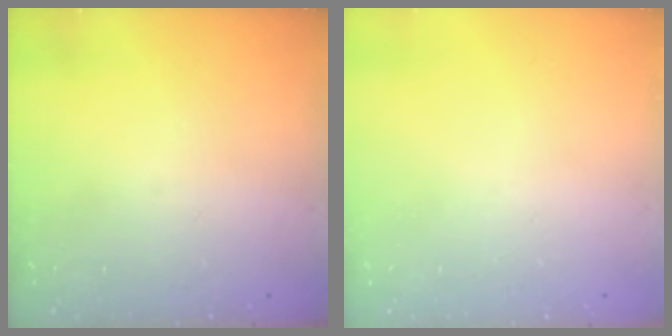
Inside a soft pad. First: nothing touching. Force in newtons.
{"total": 0.0}